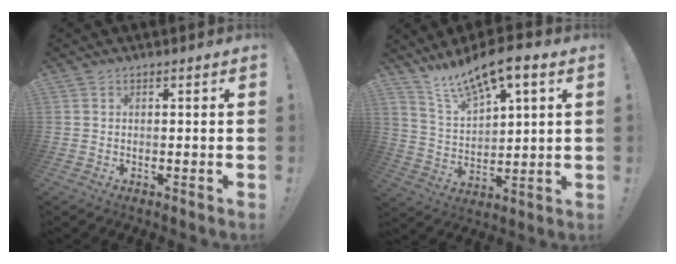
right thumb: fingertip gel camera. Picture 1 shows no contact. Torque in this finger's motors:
{"motor_torque": [0.65, 0.67, 0.20, 0.20, 0.05]}